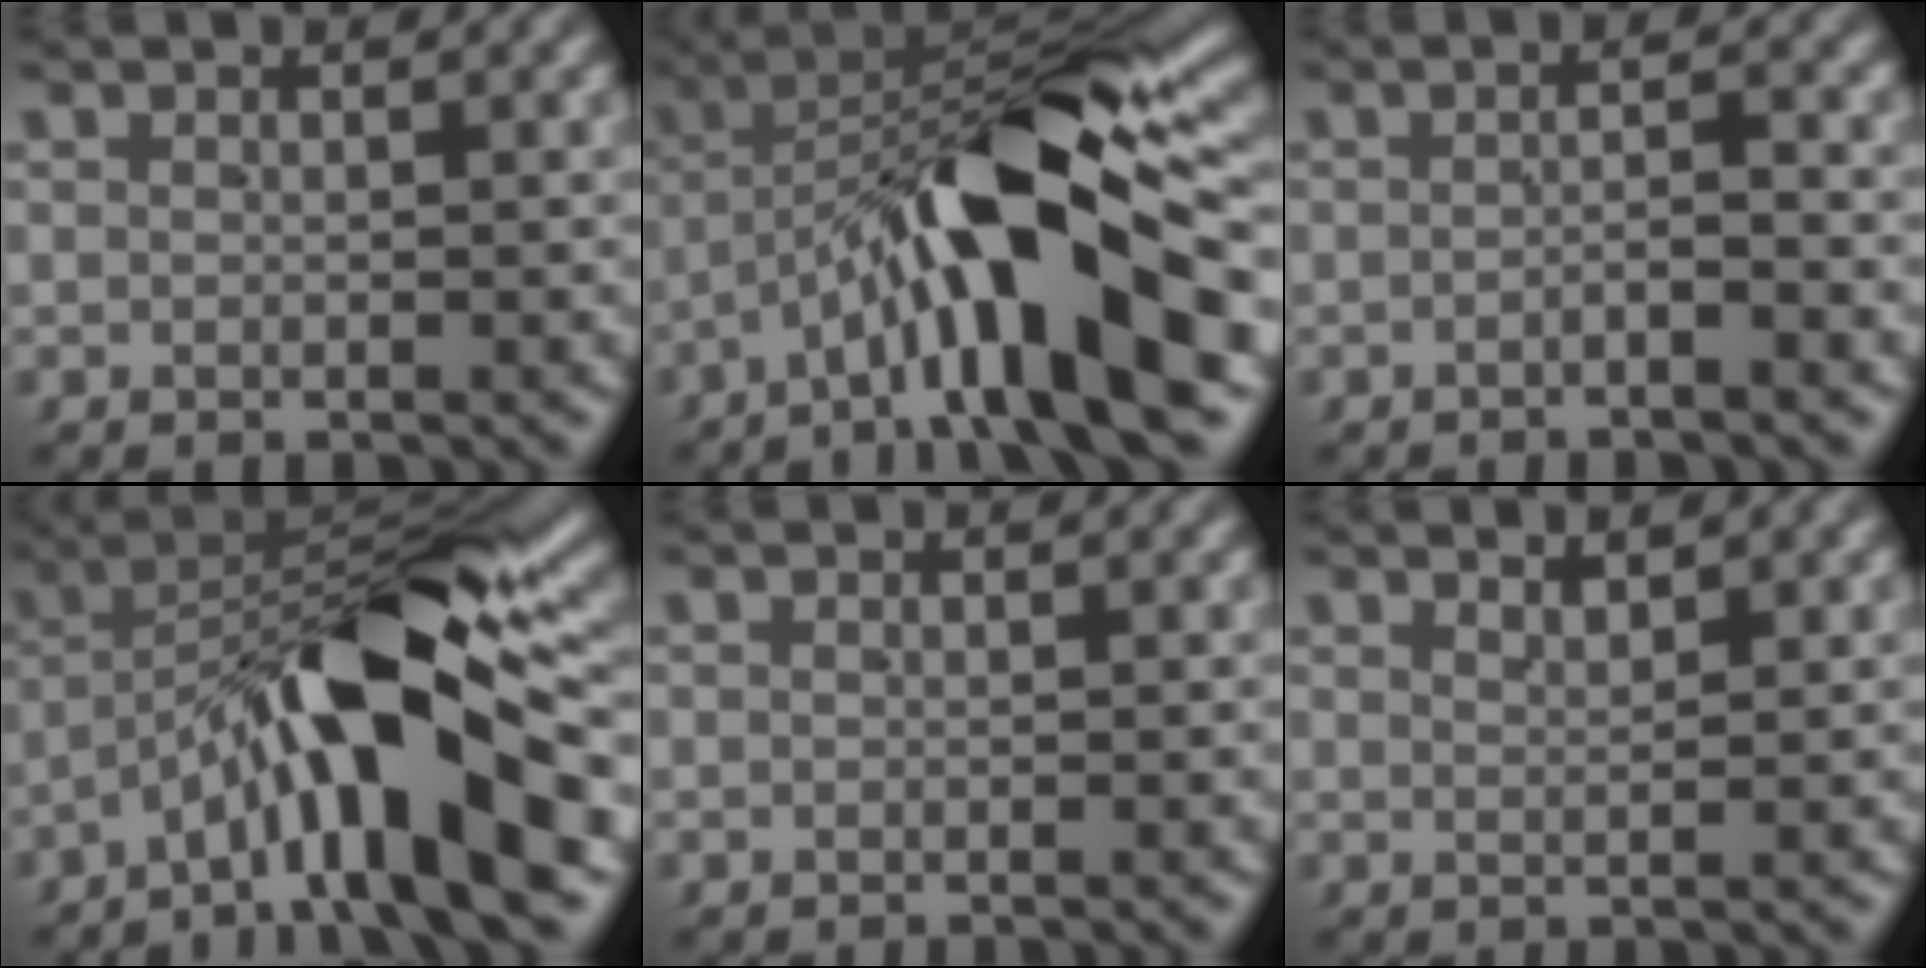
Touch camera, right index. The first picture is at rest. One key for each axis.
{"total": 13.5, "fx": -2.1, "fy": 4.7, "fz": 12.5, "tx": -0.198, "ty": -0.001, "tz": -0.026}
{"total": 1.7, "fx": -1.1, "fy": -0.1, "fz": 1.3, "tx": -0.014, "ty": 0.000, "tz": -0.019}
{"total": 12.0, "fx": -2.1, "fy": 4.2, "fz": 11.1, "tx": -0.176, "ty": 0.000, "tz": -0.028}
{"total": 0.0}
{"total": 1.7, "fx": 1.6, "fy": -0.4, "fz": 0.5, "tx": -0.004, "ty": -0.003, "tz": 0.030}